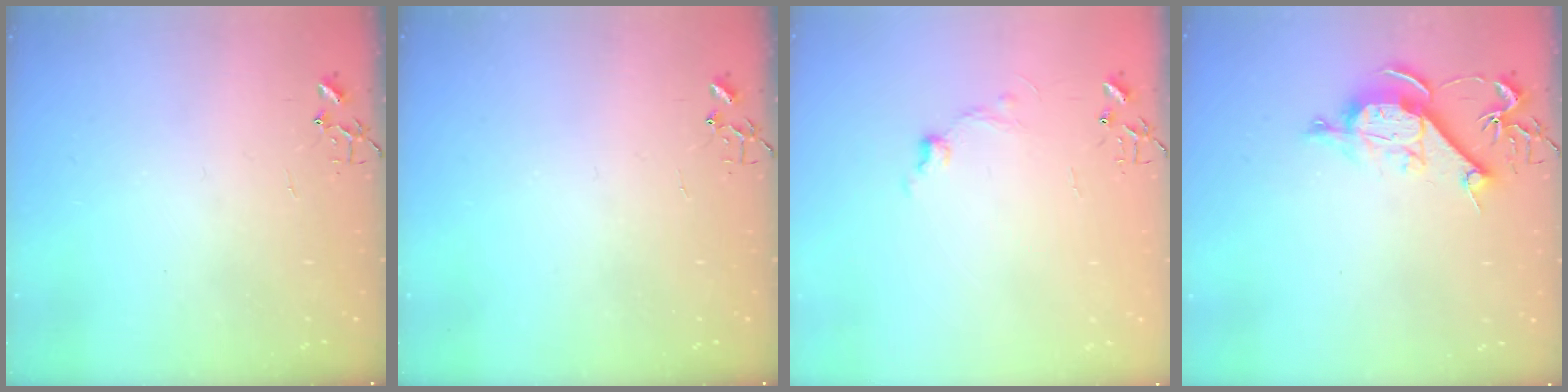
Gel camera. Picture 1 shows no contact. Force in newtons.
{"total": 0.0}
{"total": 6.8, "press": 6.8, "slide": 0.7}
{"total": 10.4, "press": 10.4, "slide": 1.2}